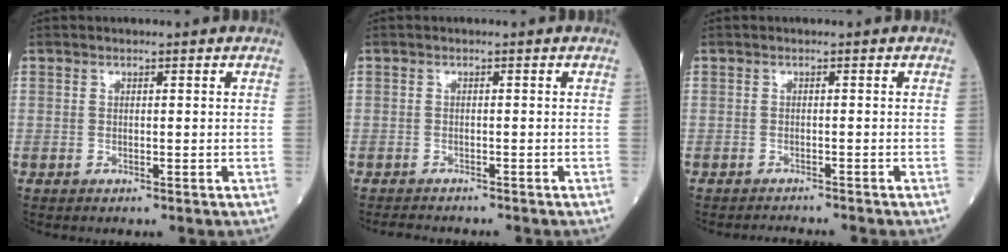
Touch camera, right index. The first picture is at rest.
{"total": 2.7, "force": [-2.6, 0.8, 0.4], "torque": [-0.011, -0.009, -0.041]}
{"total": 2.8, "force": [-2.7, -0.5, 0.2], "torque": [-0.001, -0.010, -0.039]}